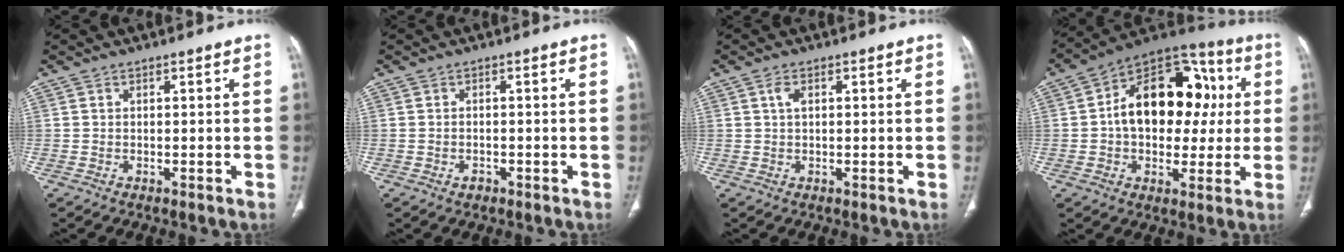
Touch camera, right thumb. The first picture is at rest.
{"total": 1.3, "force": [-0.7, 0.9, 0.5], "torque": [-0.007, 0.007, -0.008]}
{"total": 2.0, "force": [0.7, 1.1, 1.6], "torque": [-0.033, 0.006, 0.015]}
{"total": 21.2, "force": [2.2, 14.1, 15.6], "torque": [-0.188, 0.035, 0.030]}